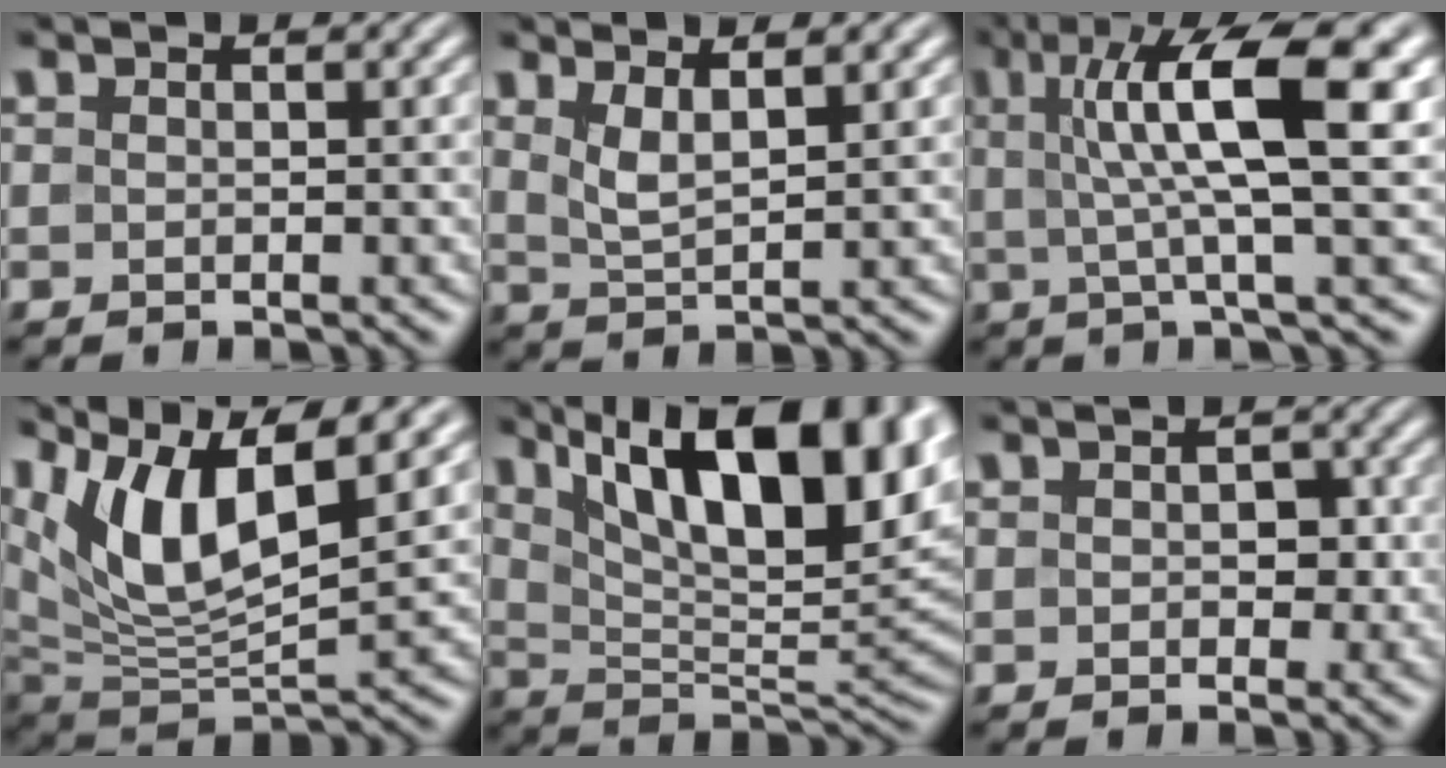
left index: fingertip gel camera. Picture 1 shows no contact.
{"total": 3.0, "force": [1.7, 0.8, 2.4], "torque": [-0.046, -0.005, 0.034]}
{"total": 9.6, "force": [2.2, 1.8, 9.1], "torque": [-0.133, 0.006, 0.036]}
{"total": 10.2, "force": [5.0, 3.6, 8.2], "torque": [-0.159, -0.002, 0.092]}
{"total": 15.2, "force": [7.0, 6.2, 12.0], "torque": [-0.170, 0.015, 0.117]}
{"total": 1.7, "force": [0.0, 1.2, 1.2], "torque": [-0.017, -0.001, -0.003]}